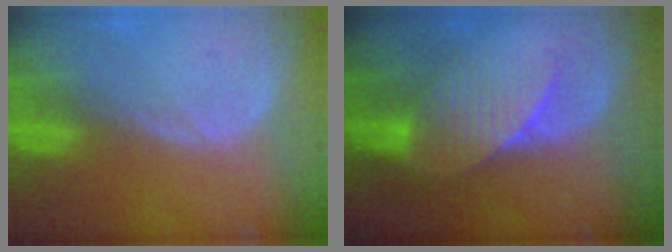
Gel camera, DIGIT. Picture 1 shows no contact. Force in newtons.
{"total": 7.0, "press": 6.6, "slide": 2.3}